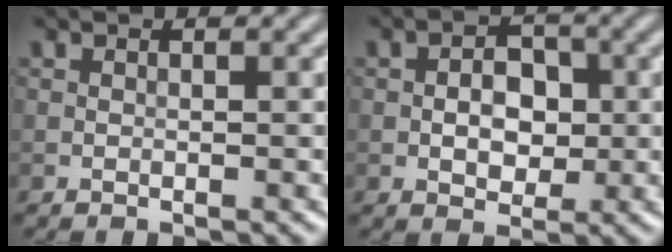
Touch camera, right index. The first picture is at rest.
{"total": 3.2, "force": [-0.3, 2.2, 2.3], "torque": [-0.036, 0.003, -0.007]}